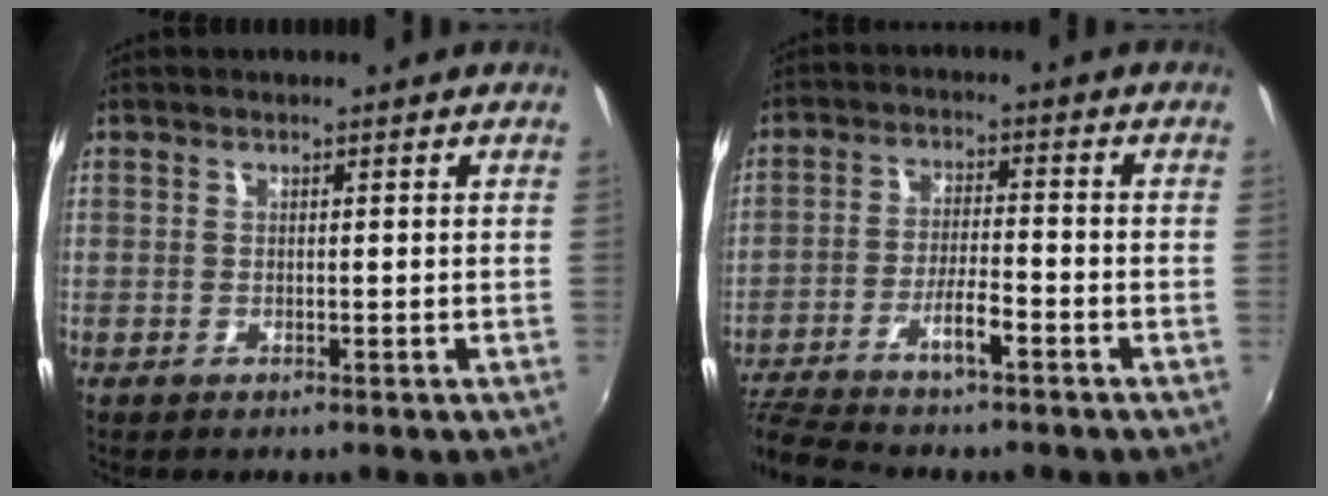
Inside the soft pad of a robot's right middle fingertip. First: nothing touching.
{"total": 9.3, "force": [-7.2, 1.0, 5.8], "torque": [-0.127, 0.000, -0.125]}